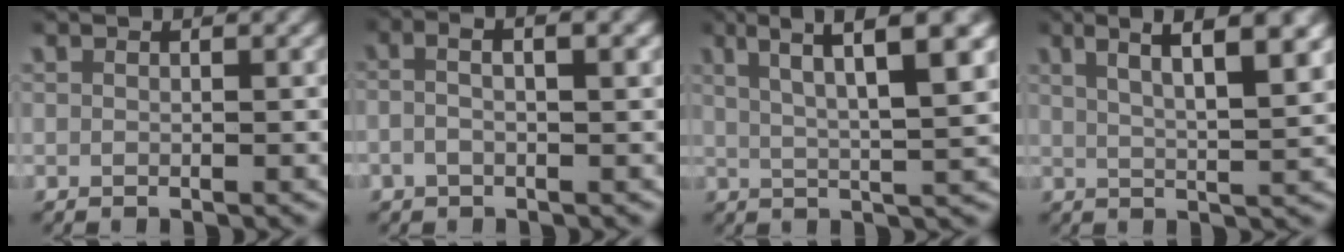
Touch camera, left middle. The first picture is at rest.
{"total": 2.6, "force": [0.0, 1.0, 2.4], "torque": [-0.046, 0.009, -0.002]}
{"total": 7.2, "force": [4.0, 1.0, 5.9], "torque": [-0.088, 0.015, 0.058]}
{"total": 6.6, "force": [4.0, 1.5, 5.1], "torque": [-0.065, 0.019, 0.059]}